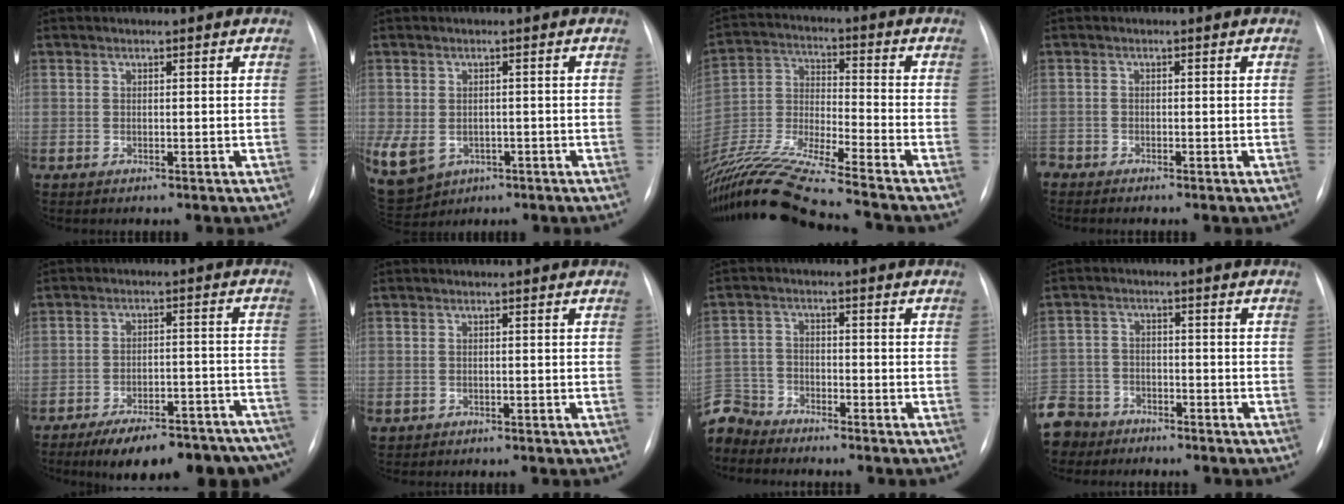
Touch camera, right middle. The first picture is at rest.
{"total": 19.7, "force": [-7.5, 15.8, 9.0], "torque": [-0.295, -0.021, -0.094]}
{"total": 18.2, "force": [-16.0, -1.6, 8.6], "torque": [-0.194, -0.027, -0.294]}
{"total": 1.7, "force": [-1.6, 0.4, 0.1], "torque": [-0.001, -0.005, -0.026]}
{"total": 20.7, "force": [-17.2, 6.2, 9.8], "torque": [-0.081, 0.025, -0.222]}
{"total": 0.6, "force": [-0.2, 0.5, 0.1], "torque": [-0.005, 0.001, 0.003]}
{"total": 6.6, "force": [-6.3, 1.9, -0.4], "torque": [0.005, -0.001, -0.130]}
{"total": 9.9, "force": [-7.5, 6.2, 1.3], "torque": [-0.059, -0.002, -0.135]}